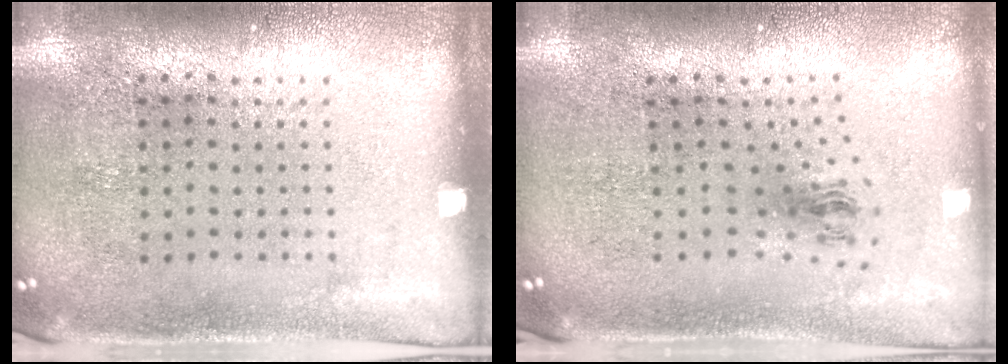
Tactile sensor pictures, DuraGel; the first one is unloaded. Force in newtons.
{"total": 1.1, "press": 0.5, "slide": 1.0}